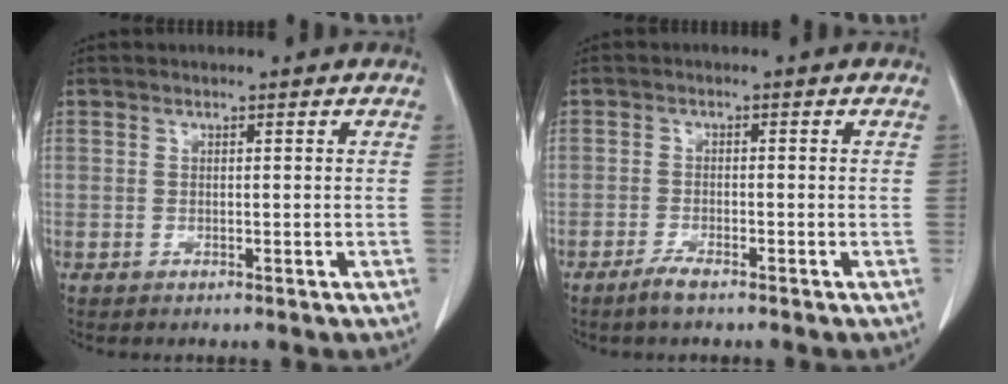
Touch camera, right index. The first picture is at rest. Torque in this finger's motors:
{"motor_torque": [0.13, -0.10, 0.05, 0.04]}